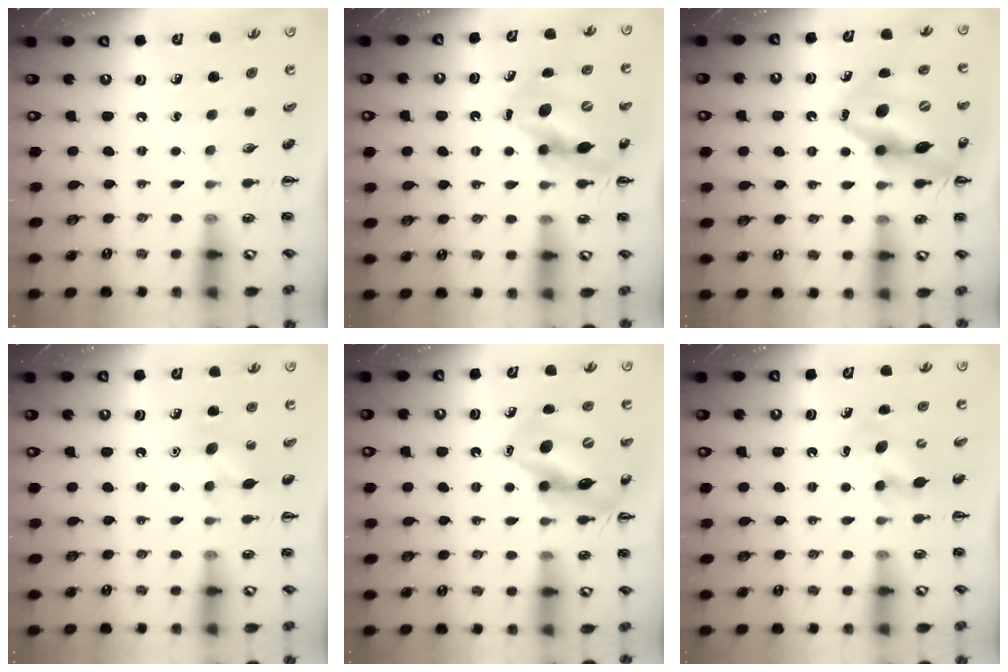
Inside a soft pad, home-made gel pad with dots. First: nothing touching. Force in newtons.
{"total": 11.4, "press": 11.0, "slide": 3.0}
{"total": 18.6, "press": 18.1, "slide": 4.4}
{"total": 7.0, "press": 6.8, "slide": 1.6}
{"total": 13.3, "press": 12.7, "slide": 4.0}
{"total": 5.5, "press": 5.4, "slide": 1.2}